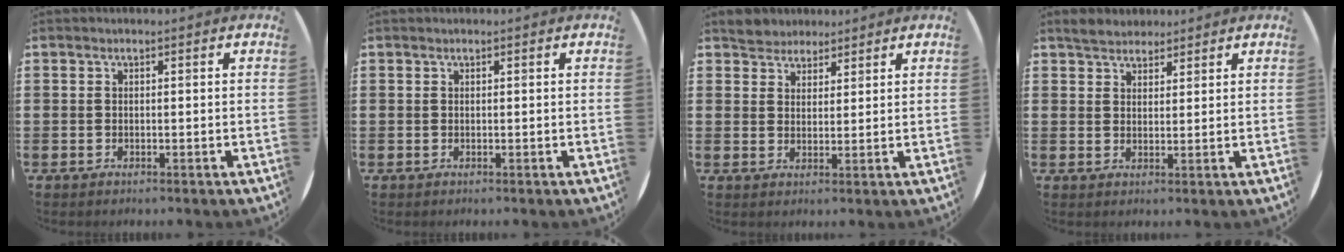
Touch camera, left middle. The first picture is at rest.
{"total": 0.0}
{"total": 3.6, "force": [3.3, 1.3, -0.4], "torque": [-0.004, -0.001, 0.065]}
{"total": 3.0, "force": [2.8, 1.0, 0.2], "torque": [-0.002, 0.001, 0.052]}